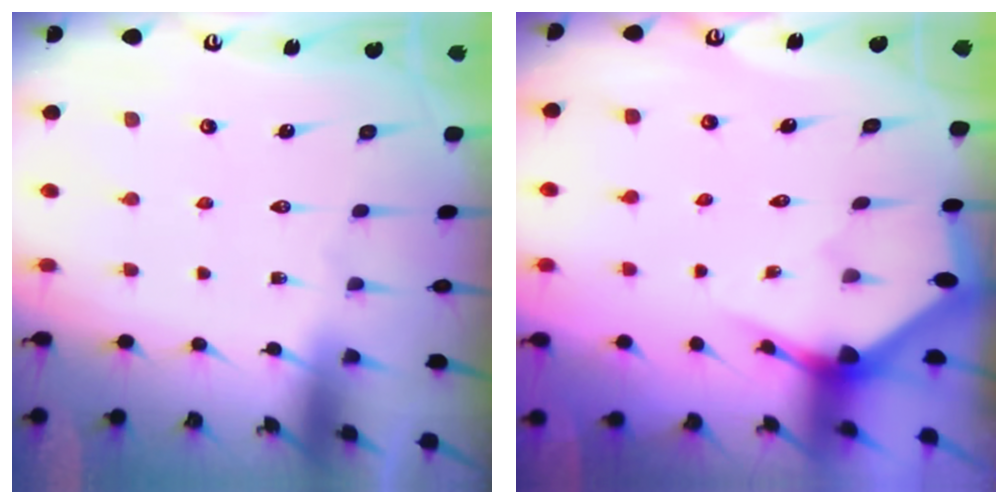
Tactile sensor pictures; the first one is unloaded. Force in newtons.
{"total": 3.1, "press": 3.1, "slide": 0.2}